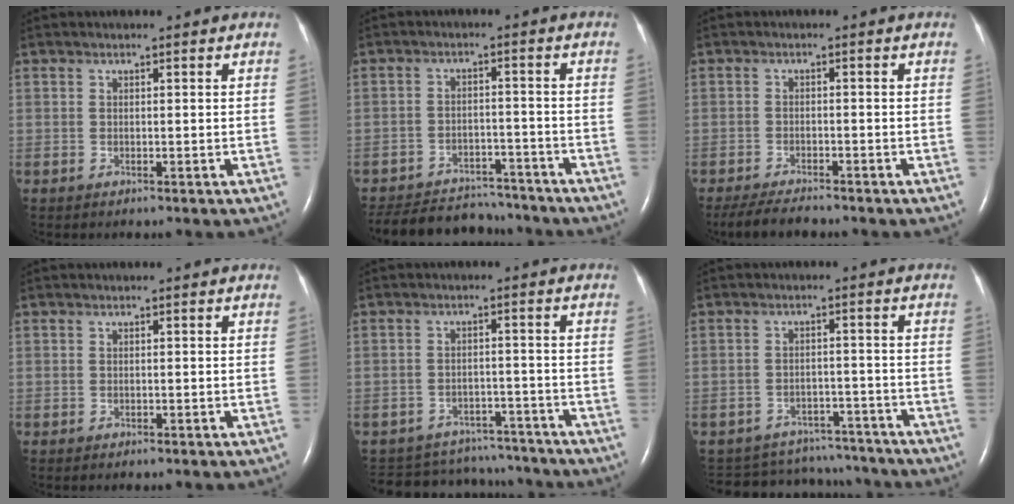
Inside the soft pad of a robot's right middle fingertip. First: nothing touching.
{"total": 14.2, "force": [-13.1, 4.3, 3.4], "torque": [-0.065, 0.005, -0.182]}
{"total": 5.4, "force": [-4.8, 0.9, 2.3], "torque": [-0.043, -0.016, -0.080]}
{"total": 0.0}
{"total": 13.9, "force": [-12.9, 4.7, 2.0], "torque": [-0.049, 0.018, -0.166]}
{"total": 13.5, "force": [-12.6, 4.5, 1.6], "torque": [-0.040, 0.019, -0.160]}